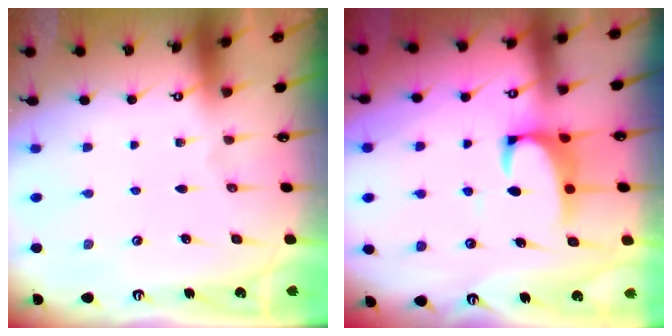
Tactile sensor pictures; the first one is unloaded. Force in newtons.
{"total": 2.5, "press": 2.3, "slide": 0.9}